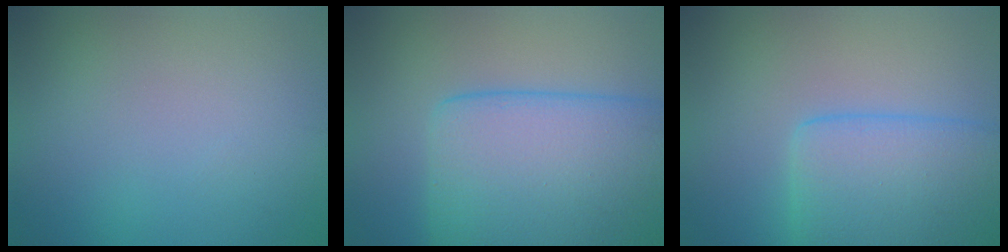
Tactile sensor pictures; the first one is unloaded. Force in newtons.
{"total": 10.9, "press": 10.9, "slide": 0.4}
{"total": 6.4, "press": 6.4, "slide": 0.3}